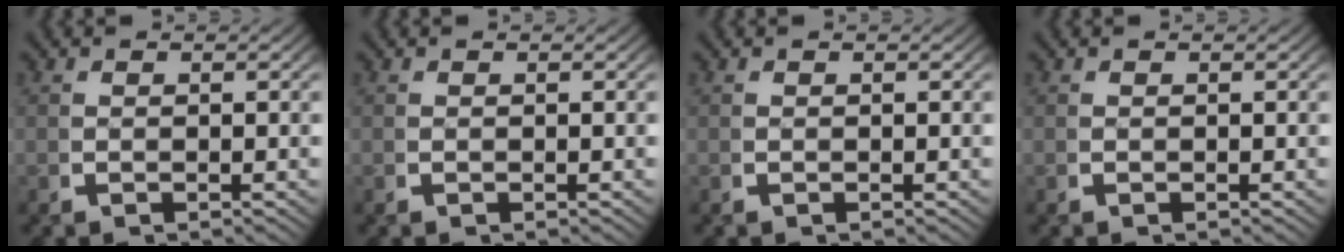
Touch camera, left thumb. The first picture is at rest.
{"total": 0.0}
{"total": 0.0}
{"total": 0.0}